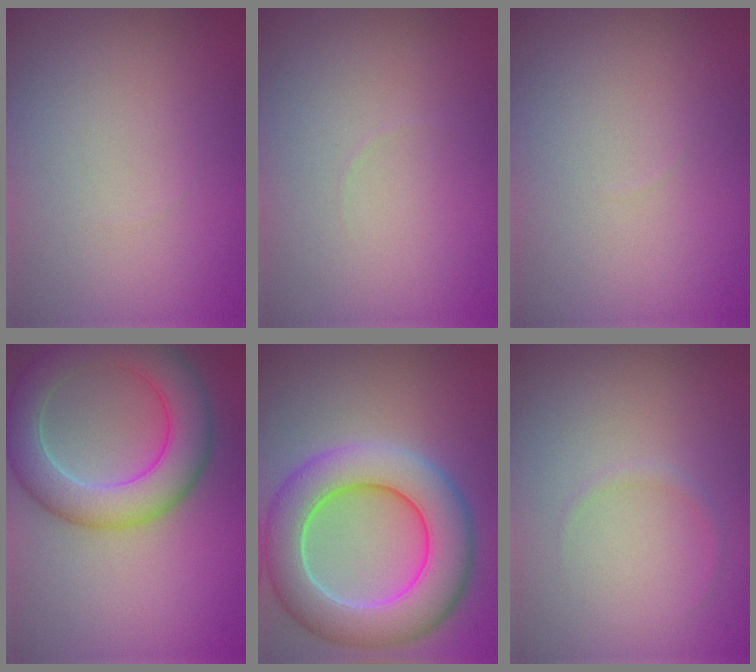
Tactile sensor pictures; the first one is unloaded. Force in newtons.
{"total": 0.0}
{"total": 0.0}
{"total": 7.0, "press": 7.0, "slide": 0.3}
{"total": 9.3, "press": 9.2, "slide": 0.7}
{"total": 0.6, "press": 0.6, "slide": 0.1}